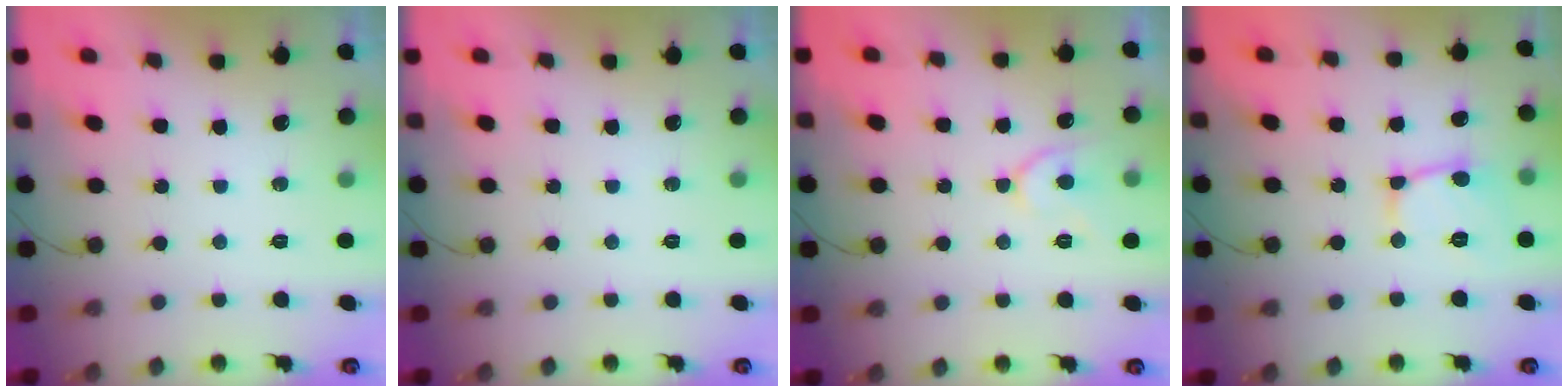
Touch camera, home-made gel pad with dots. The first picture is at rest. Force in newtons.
{"total": 0.0}
{"total": 8.7, "press": 8.6, "slide": 1.2}
{"total": 5.8, "press": 5.8, "slide": 0.8}